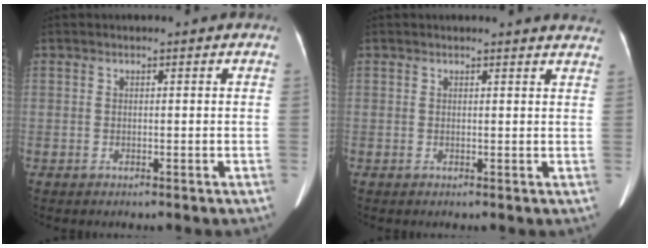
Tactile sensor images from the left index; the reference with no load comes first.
{"total": 6.4, "force": [6.3, 0.5, 1.1], "torque": [-0.001, -0.011, 0.039]}